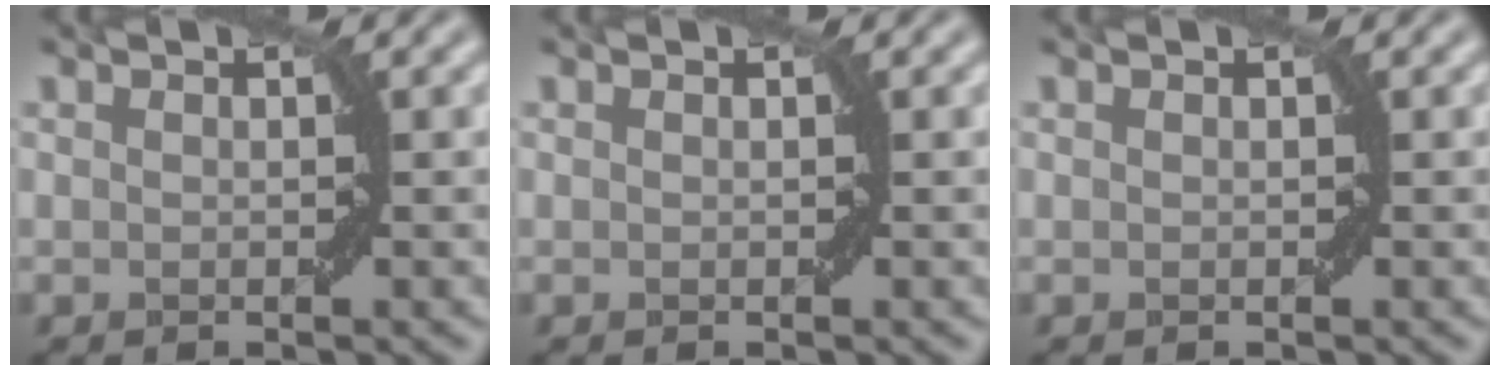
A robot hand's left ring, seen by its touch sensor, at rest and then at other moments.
{"total": 0.0}
{"total": 0.0}